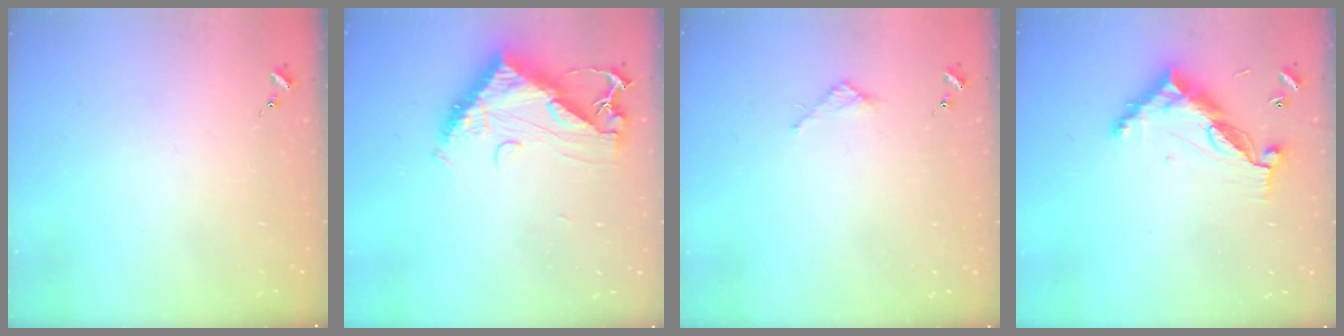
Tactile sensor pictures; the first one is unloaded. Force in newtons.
{"total": 11.6, "press": 11.6, "slide": 1.1}
{"total": 2.7, "press": 2.7, "slide": 0.2}
{"total": 11.5, "press": 11.4, "slide": 1.0}